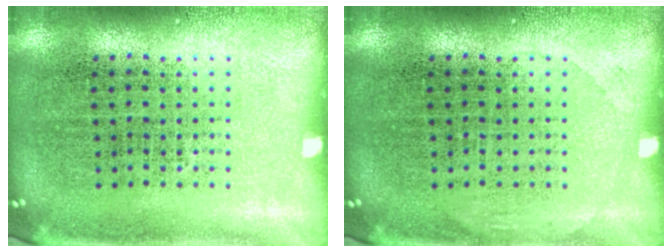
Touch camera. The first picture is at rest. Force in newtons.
{"total": 0.7, "press": 0.6, "slide": 0.1}